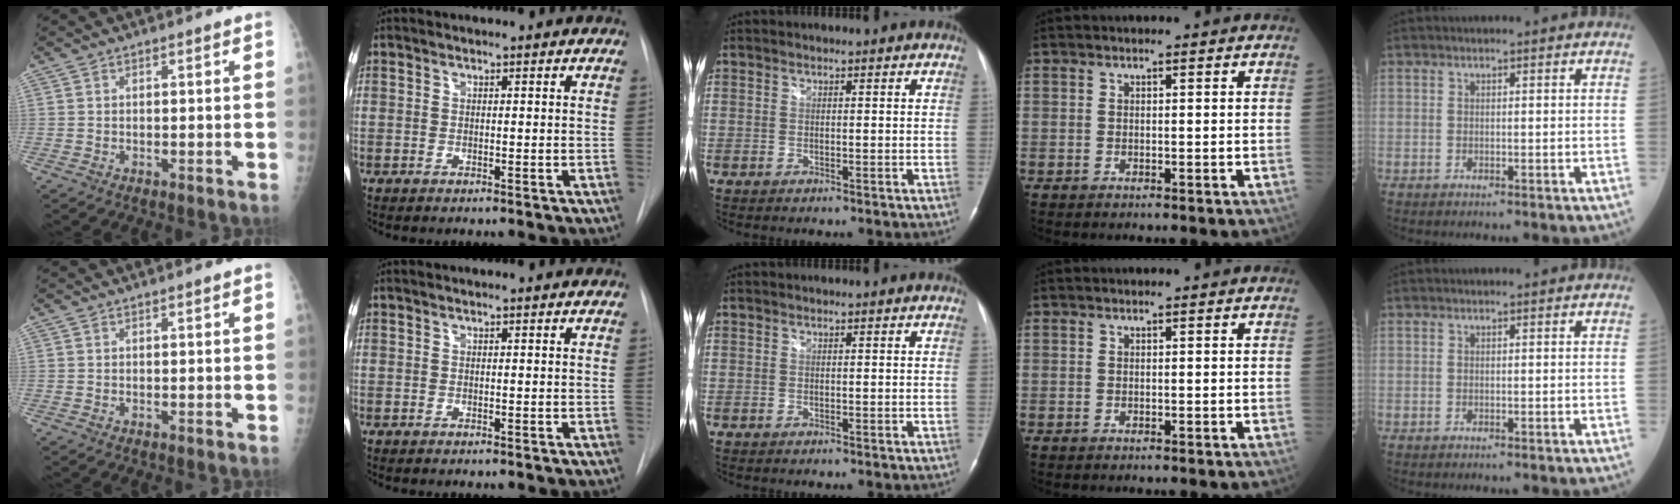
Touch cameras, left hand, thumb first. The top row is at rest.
{}